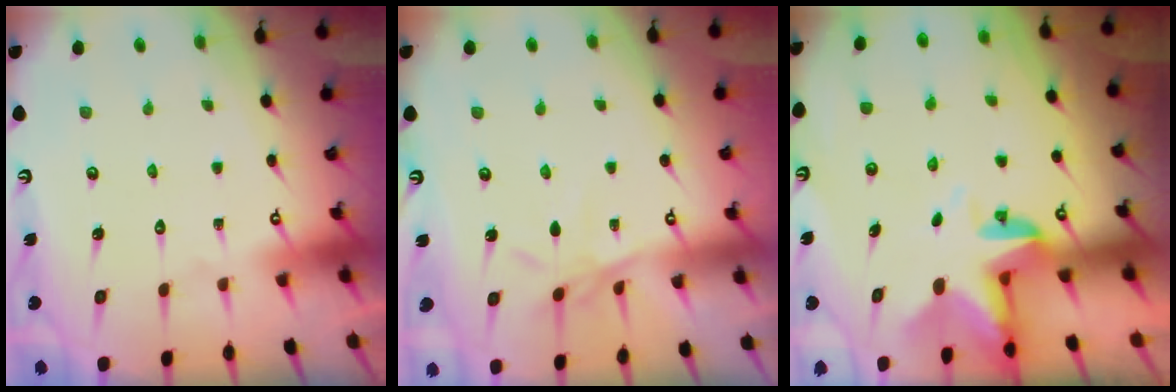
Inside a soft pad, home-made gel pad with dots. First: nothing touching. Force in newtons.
{"total": 6.0, "press": 6.0, "slide": 0.5}
{"total": 4.4, "press": 4.3, "slide": 0.4}